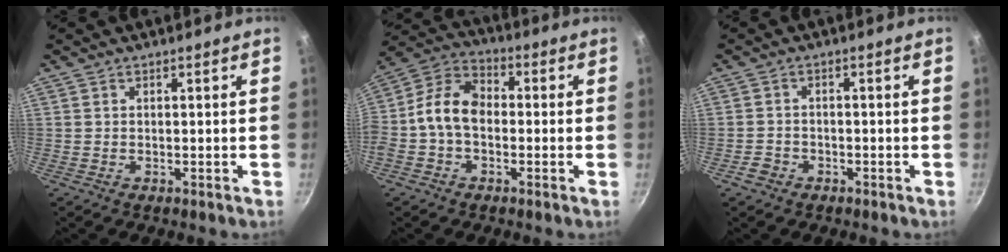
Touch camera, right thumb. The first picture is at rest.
{"total": 10.3, "force": [-1.2, 7.1, 7.3], "torque": [-0.121, 0.039, -0.045]}
{"total": 2.5, "force": [-1.6, 1.8, 0.6], "torque": [-0.010, 0.021, -0.026]}